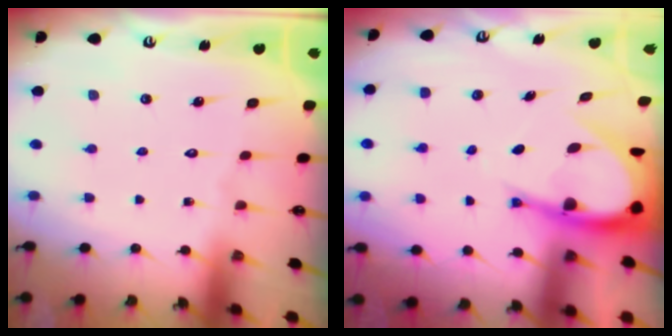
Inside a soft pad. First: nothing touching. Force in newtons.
{"total": 11.3, "press": 11.2, "slide": 1.4}